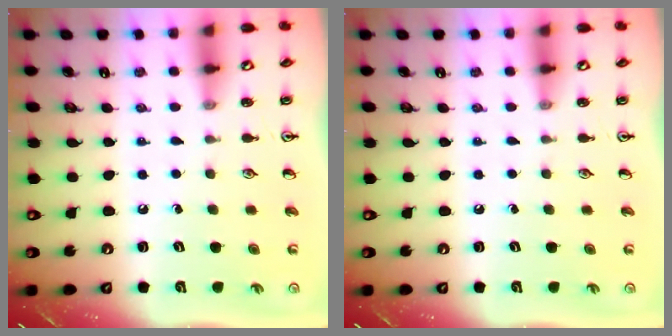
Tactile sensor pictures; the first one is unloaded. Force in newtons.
{"total": 0.0}